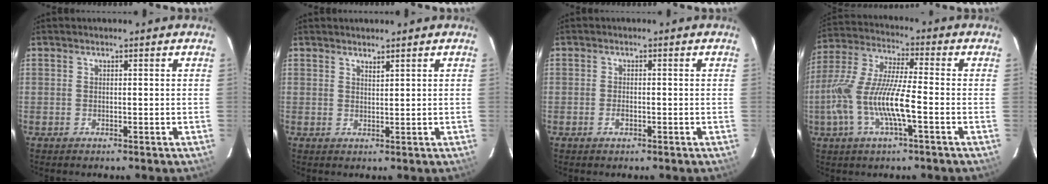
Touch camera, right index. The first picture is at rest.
{"total": 1.2, "force": [1.1, 0.2, 0.5], "torque": [-0.007, 0.000, 0.019]}
{"total": 1.6, "force": [-0.7, 0.9, 1.1], "torque": [-0.024, 0.001, -0.013]}
{"total": 14.4, "force": [-4.1, 2.7, 13.5], "torque": [-0.280, -0.006, -0.080]}